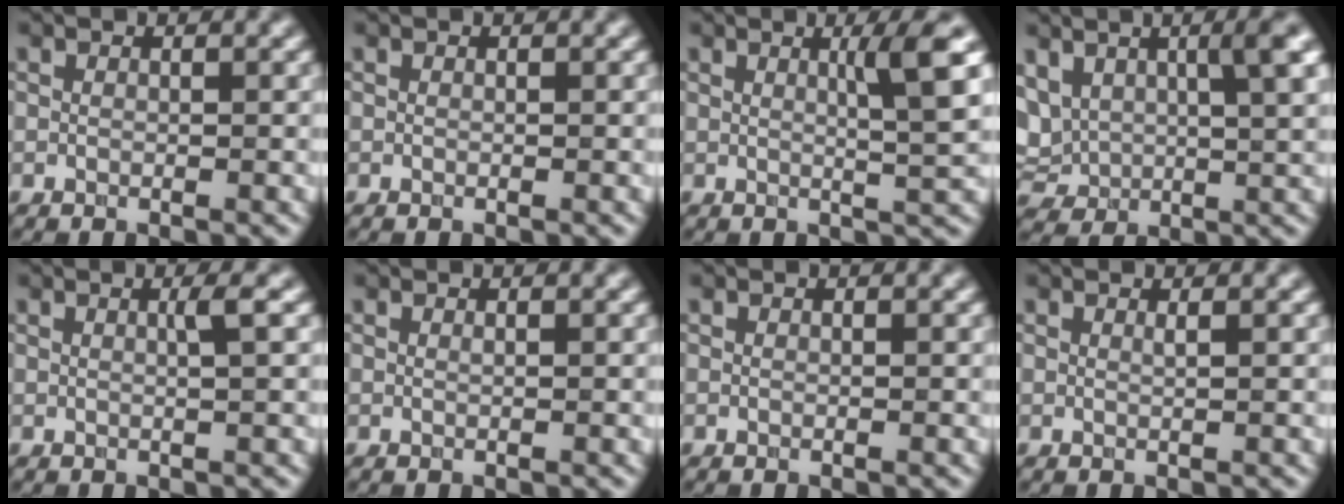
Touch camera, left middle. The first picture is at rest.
{"total": 0.0}
{"total": 4.1, "force": [1.2, 0.2, 3.9], "torque": [-0.058, 0.002, 0.029]}
{"total": 7.3, "force": [2.9, 3.6, 5.6], "torque": [-0.130, 0.010, 0.069]}
{"total": 1.2, "force": [0.1, -0.1, 1.1], "torque": [-0.023, 0.005, 0.006]}
{"total": 0.0}
{"total": 0.0}
{"total": 0.0}